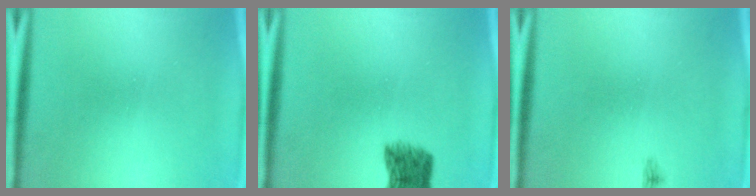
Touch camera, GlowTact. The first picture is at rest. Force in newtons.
{"total": 5.2}
{"total": 0.9}